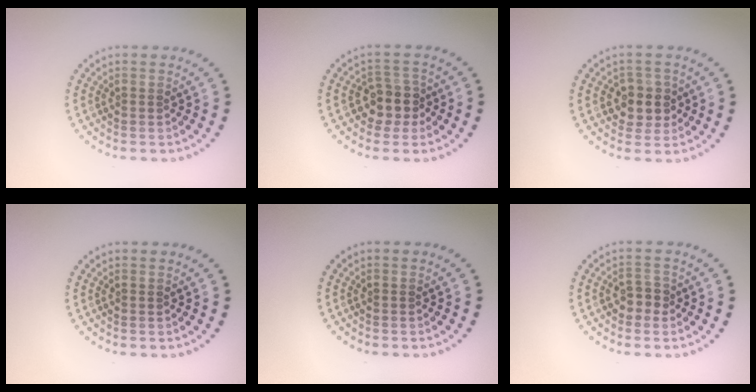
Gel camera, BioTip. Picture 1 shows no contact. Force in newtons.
{"total": 2.7, "press": 2.5, "slide": 1.2}
{"total": 2.8, "press": 2.7, "slide": 0.9}
{"total": 0.0}
{"total": 0.0}
{"total": 1.9, "press": 1.8, "slide": 0.7}